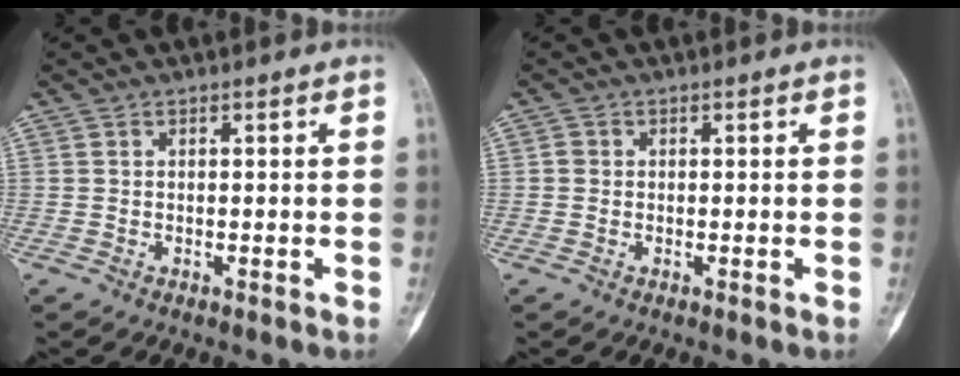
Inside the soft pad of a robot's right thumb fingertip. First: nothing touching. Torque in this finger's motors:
{"motor_torque": [0.31, 0.18, 0.17, -0.29, 0.03]}